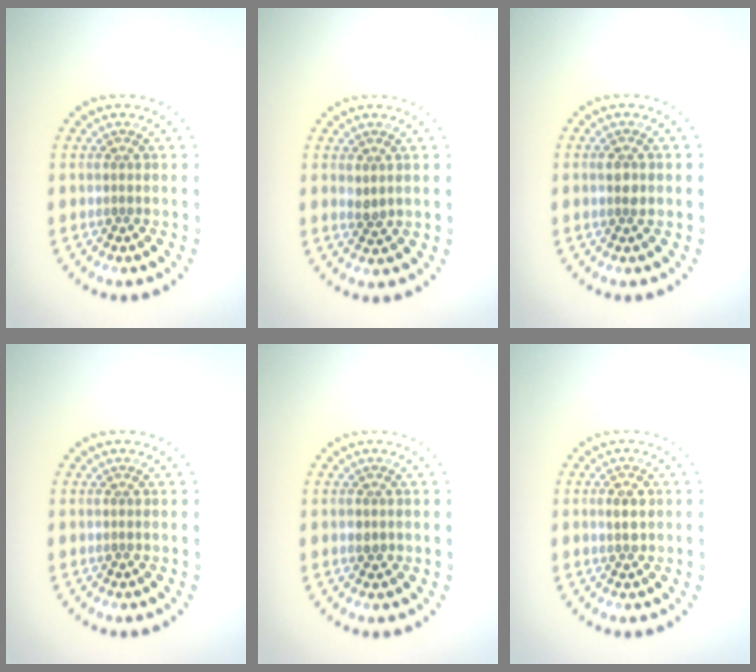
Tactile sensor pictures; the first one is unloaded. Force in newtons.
{"total": 1.0, "press": 0.9, "slide": 0.4}
{"total": 1.3, "press": 1.3, "slide": 0.3}
{"total": 0.0}
{"total": 0.9, "press": 0.8, "slide": 0.3}
{"total": 1.4, "press": 1.4, "slide": 0.1}